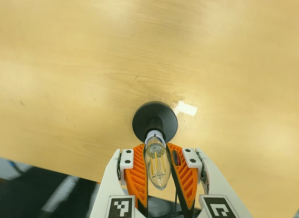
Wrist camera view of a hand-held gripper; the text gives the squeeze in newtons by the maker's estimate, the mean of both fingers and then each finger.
{"total": 16.3, "left": 14.9, "right": 17.8}